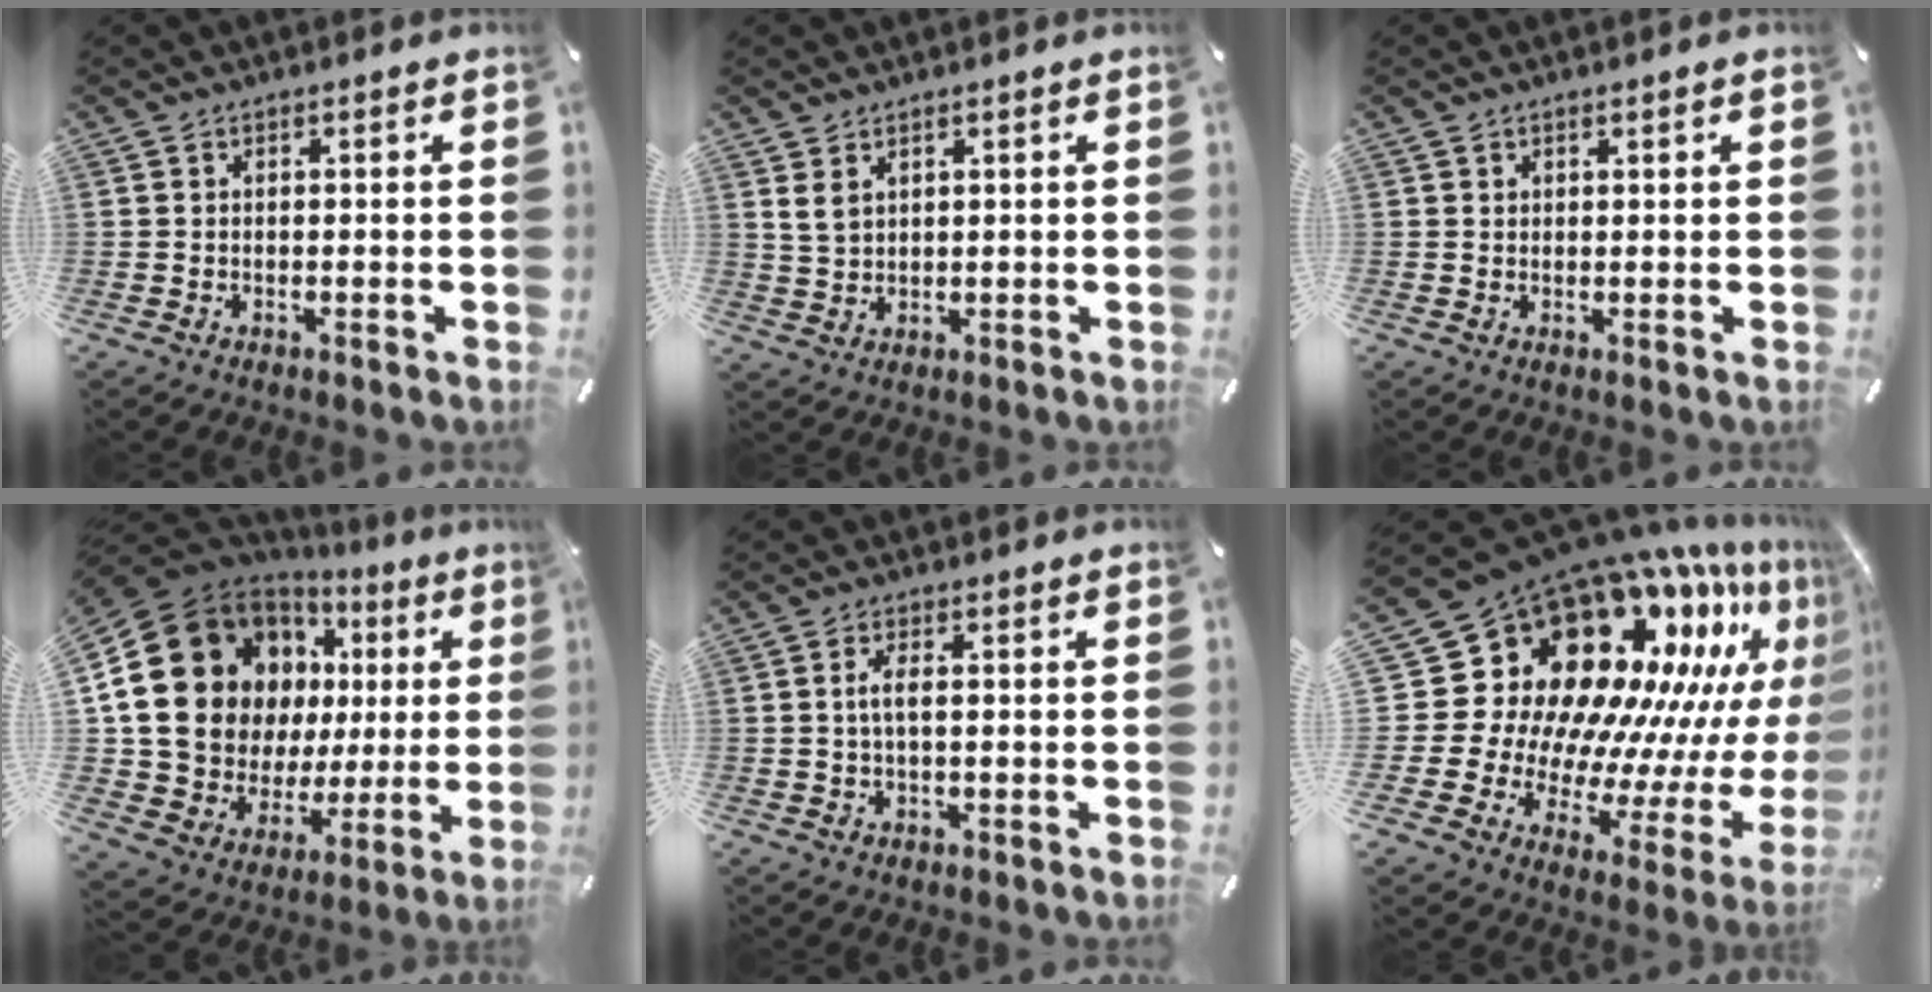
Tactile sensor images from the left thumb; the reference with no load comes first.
{"total": 3.2, "force": [1.6, 2.2, 1.6], "torque": [-0.036, 0.003, 0.031]}
{"total": 0.8, "force": [0.7, 0.5, 0.1], "torque": [0.007, -0.005, 0.012]}
{"total": 22.4, "force": [6.6, 17.5, 12.4], "torque": [-0.224, -0.050, 0.143]}
{"total": 3.7, "force": [0.3, 1.3, 3.4], "torque": [-0.073, 0.000, 0.000]}
{"total": 27.9, "force": [14.0, 18.2, 15.8], "torque": [-0.230, -0.202, 0.301]}